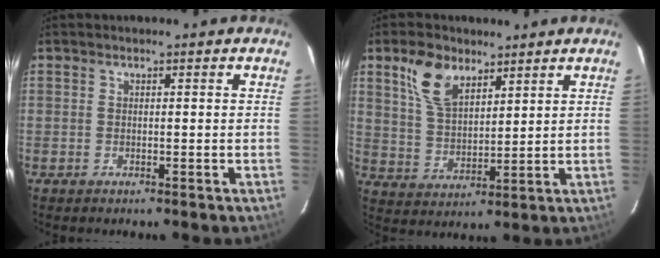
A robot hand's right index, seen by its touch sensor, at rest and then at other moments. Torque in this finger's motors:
{"motor_torque": [0.66, 0.64, 0.20, 0.05]}